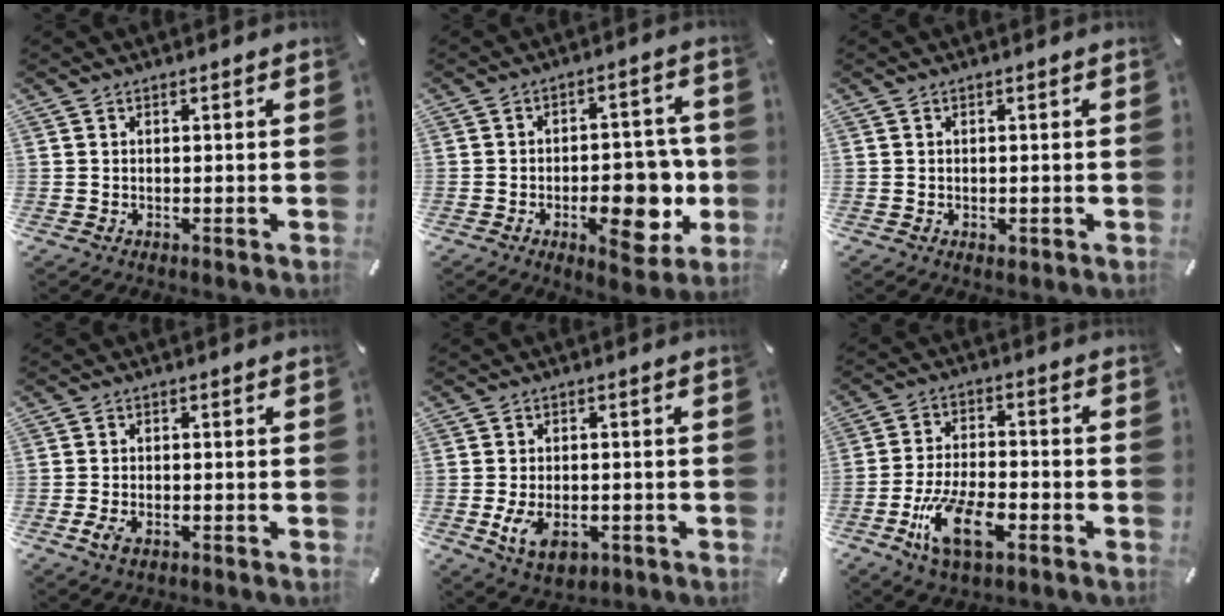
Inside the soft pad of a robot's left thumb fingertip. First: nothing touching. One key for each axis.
{"total": 14.5, "fx": -3.7, "fy": 8.0, "fz": 11.6, "tx": -0.133, "ty": 0.009, "tz": -0.053}
{"total": 0.7, "fx": -0.1, "fy": 0.6, "fz": 0.4, "tx": -0.008, "ty": 0.000, "tz": -0.001}
{"total": 2.9, "fx": -1.3, "fy": 1.6, "fz": 2.0, "tx": -0.049, "ty": -0.002, "tz": -0.026}
{"total": 7.0, "fx": -2.3, "fy": 4.3, "fz": 5.1, "tx": -0.113, "ty": 0.002, "tz": -0.041}
{"total": 13.3, "fx": -6.1, "fy": 6.3, "fz": 10.0, "tx": -0.214, "ty": 0.012, "tz": -0.110}